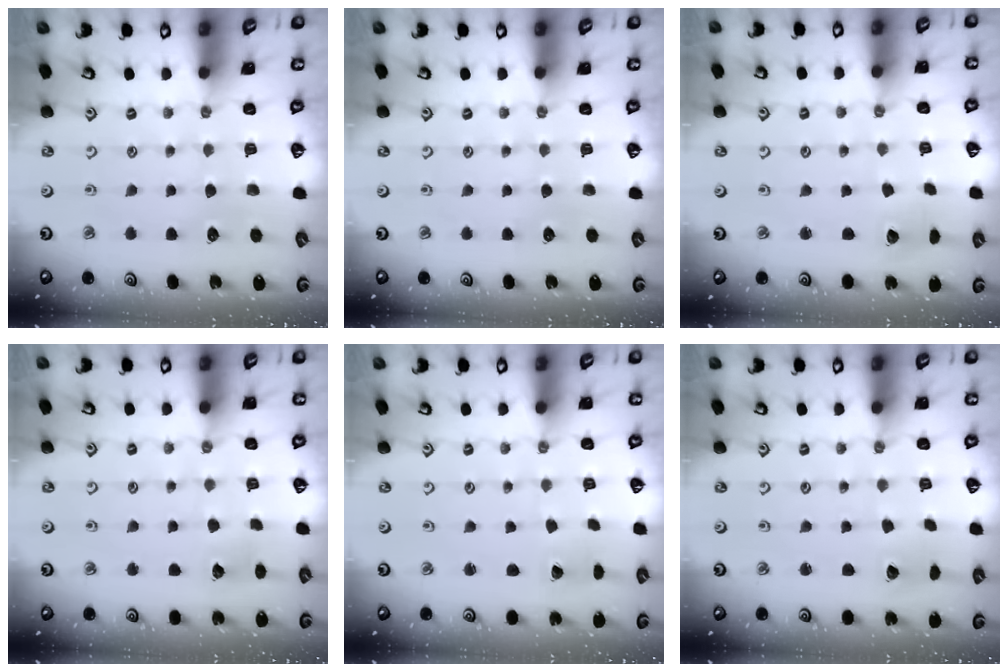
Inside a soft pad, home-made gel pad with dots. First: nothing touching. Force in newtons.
{"total": 0.0}
{"total": 2.4, "press": 2.4, "slide": 0.3}
{"total": 3.1, "press": 3.1, "slide": 0.3}
{"total": 1.7, "press": 1.7, "slide": 0.1}
{"total": 2.3, "press": 2.3, "slide": 0.0}